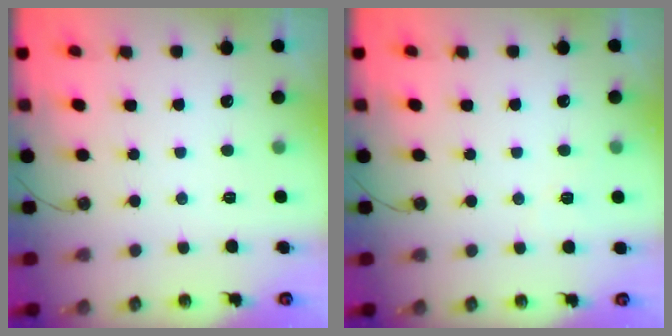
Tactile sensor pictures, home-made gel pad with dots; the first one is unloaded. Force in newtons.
{"total": 3.5, "press": 3.0, "slide": 1.9}